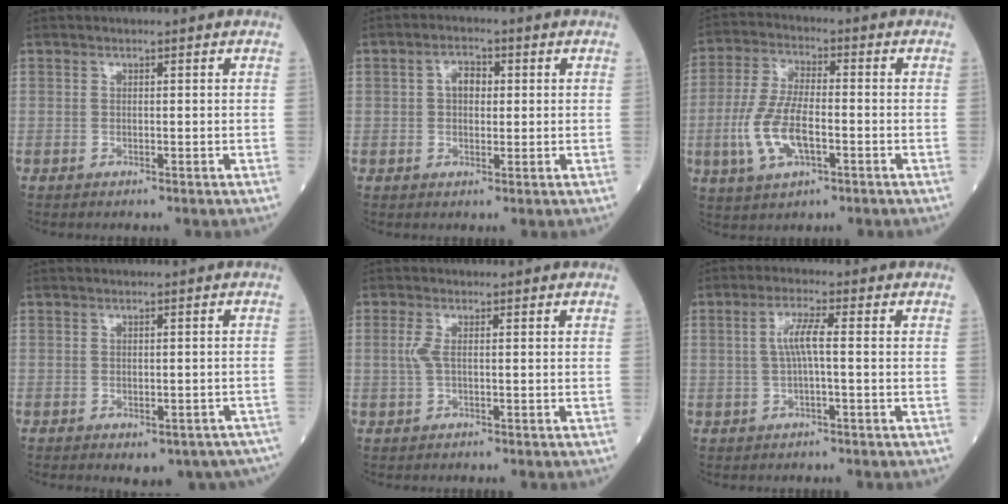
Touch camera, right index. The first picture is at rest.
{"total": 3.4, "force": [0.6, 2.1, 2.6], "torque": [-0.045, 0.012, 0.010]}
{"total": 9.7, "force": [-2.6, 3.6, 8.6], "torque": [-0.191, 0.000, -0.049]}
{"total": 9.0, "force": [-7.0, 4.2, 3.8], "torque": [-0.035, 0.003, -0.077]}
{"total": 1.9, "force": [0.2, 0.3, 1.8], "torque": [-0.052, -0.001, 0.004]}
{"total": 4.0, "force": [0.2, 0.3, 4.0], "torque": [-0.081, 0.009, 0.005]}